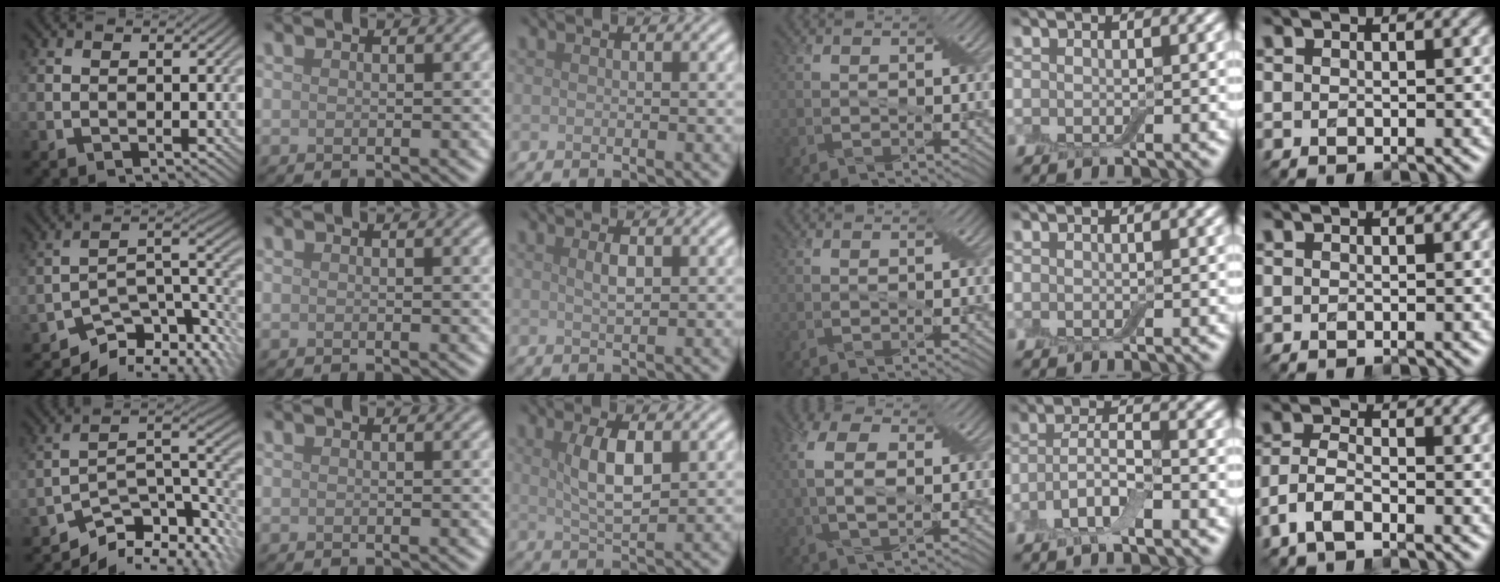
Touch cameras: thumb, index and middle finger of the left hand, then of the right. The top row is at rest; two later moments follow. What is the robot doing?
{"motion": "wrap", "object": "bandage"}